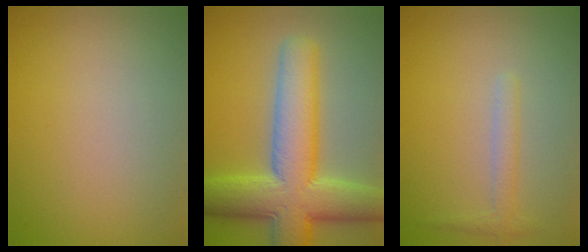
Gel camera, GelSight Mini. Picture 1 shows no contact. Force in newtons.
{"total": 10.5, "press": 10.5, "slide": 0.6}
{"total": 1.4, "press": 1.4, "slide": 0.1}